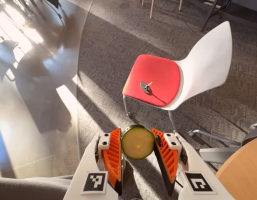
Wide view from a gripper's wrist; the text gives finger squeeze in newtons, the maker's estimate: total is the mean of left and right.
{"total": 8.0, "left": 8.3, "right": 7.7}